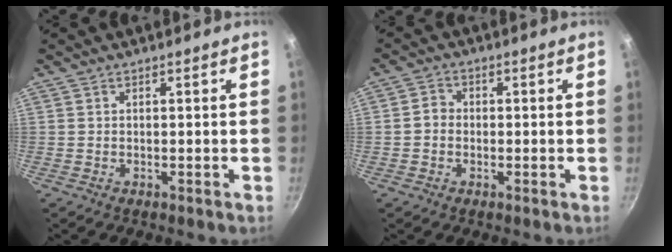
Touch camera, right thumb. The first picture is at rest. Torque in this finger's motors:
{"motor_torque": [-0.05, -0.14, -0.31, -0.20, -0.04]}